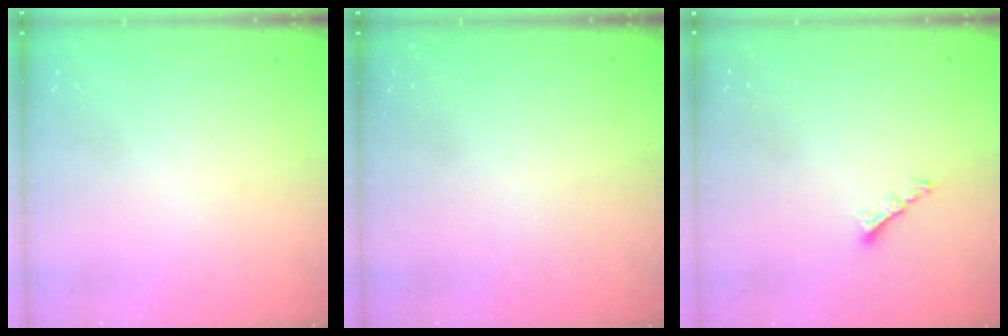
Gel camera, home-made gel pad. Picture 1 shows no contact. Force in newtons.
{"total": 0.0}
{"total": 1.8, "press": 1.8, "slide": 0.2}